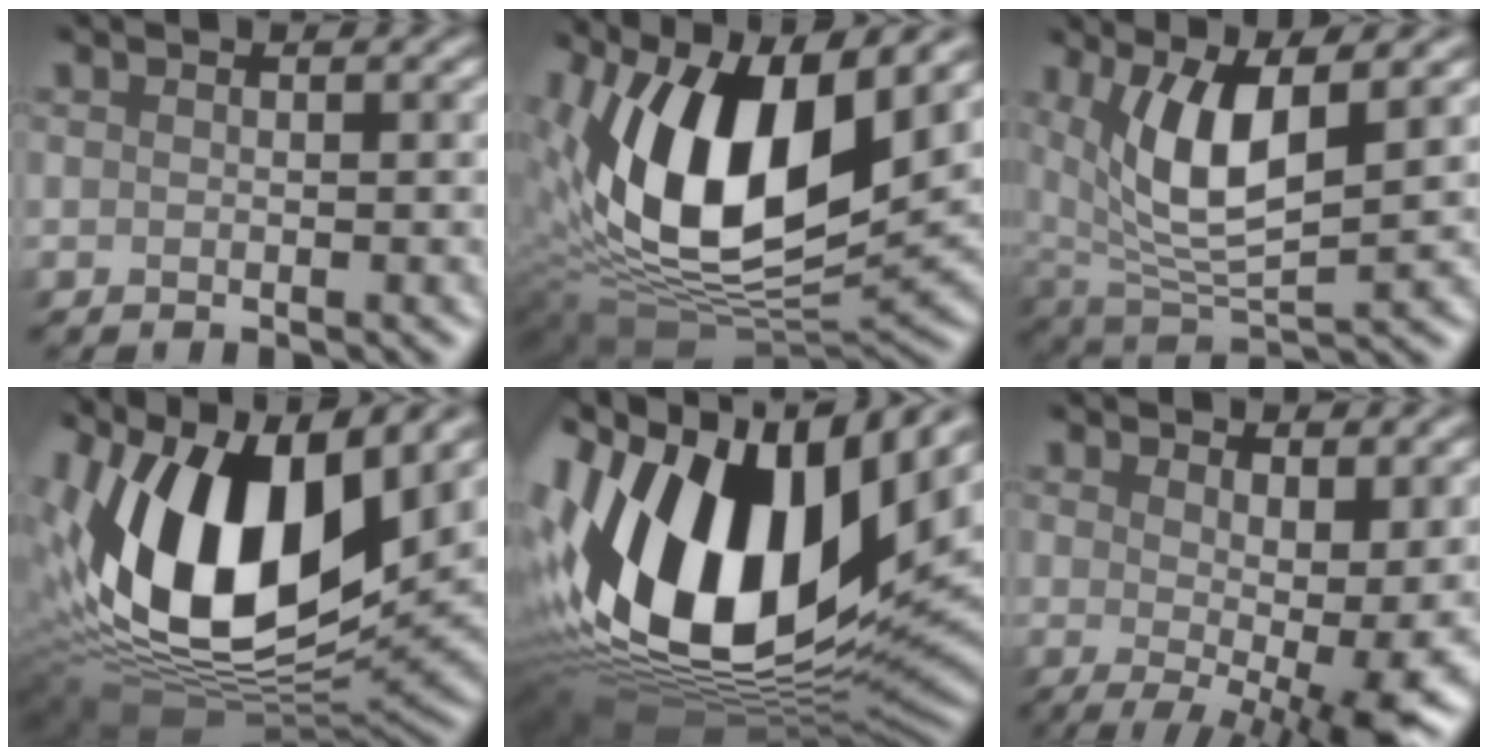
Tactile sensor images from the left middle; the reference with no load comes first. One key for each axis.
{"total": 13.5, "fx": 4.8, "fy": 6.5, "fz": 10.8, "tx": -0.205, "ty": -0.001, "tz": 0.082}
{"total": 7.4, "fx": 2.5, "fy": 2.8, "fz": 6.4, "tx": -0.139, "ty": -0.010, "tz": 0.048}
{"total": 15.7, "fx": 4.7, "fy": 8.7, "fz": 12.2, "tx": -0.231, "ty": 0.001, "tz": 0.073}
{"total": 19.2, "fx": 3.1, "fy": 10.5, "fz": 15.7, "tx": -0.324, "ty": -0.001, "tz": 0.048}
{"total": 8.1, "fx": 0.8, "fy": 3.1, "fz": 7.5, "tx": -0.105, "ty": -0.017, "tz": 0.018}